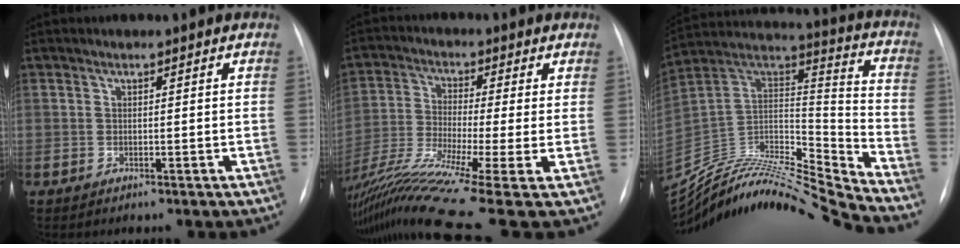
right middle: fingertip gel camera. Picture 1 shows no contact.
{"total": 16.0, "force": [-10.4, -1.2, 12.1], "torque": [-0.246, -0.038, -0.188]}
{"total": 25.0, "force": [-24.0, -0.4, 7.1], "torque": [-0.152, 0.015, -0.401]}